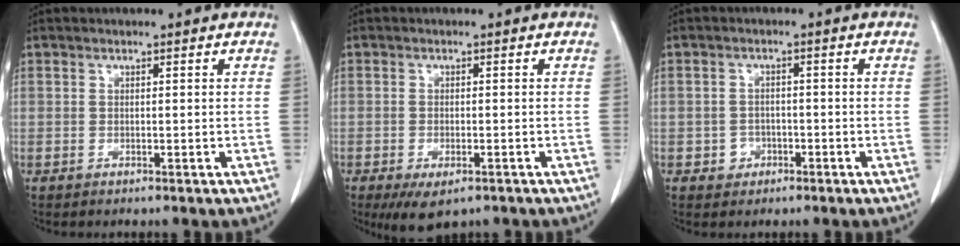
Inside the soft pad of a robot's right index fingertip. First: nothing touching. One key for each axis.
{"total": 5.2, "fx": -3.3, "fy": 2.2, "fz": 3.3, "tx": -0.058, "ty": -0.010, "tz": -0.046}
{"total": 2.5, "fx": -1.1, "fy": 2.2, "fz": 0.5, "tx": -0.006, "ty": 0.009, "tz": -0.015}